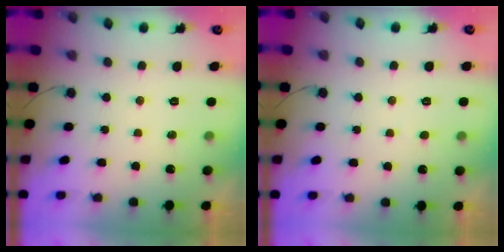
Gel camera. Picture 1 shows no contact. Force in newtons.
{"total": 2.7, "press": 2.7, "slide": 0.3}